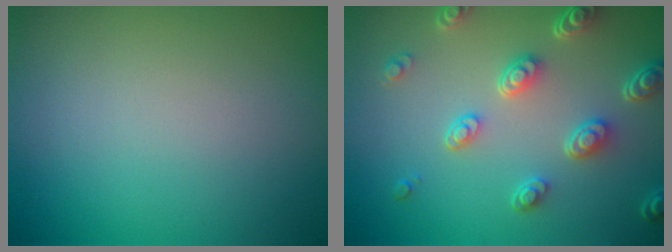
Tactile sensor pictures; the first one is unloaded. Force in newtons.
{"total": 5.1, "press": 3.8, "slide": 3.3}